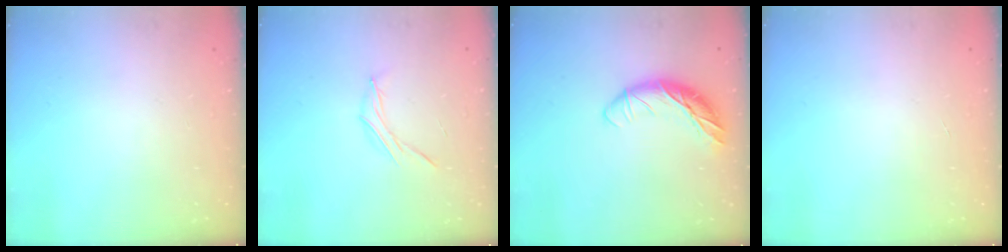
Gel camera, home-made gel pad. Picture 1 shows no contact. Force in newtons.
{"total": 6.4, "press": 6.2, "slide": 1.4}
{"total": 11.5, "press": 11.3, "slide": 1.8}
{"total": 0.0}